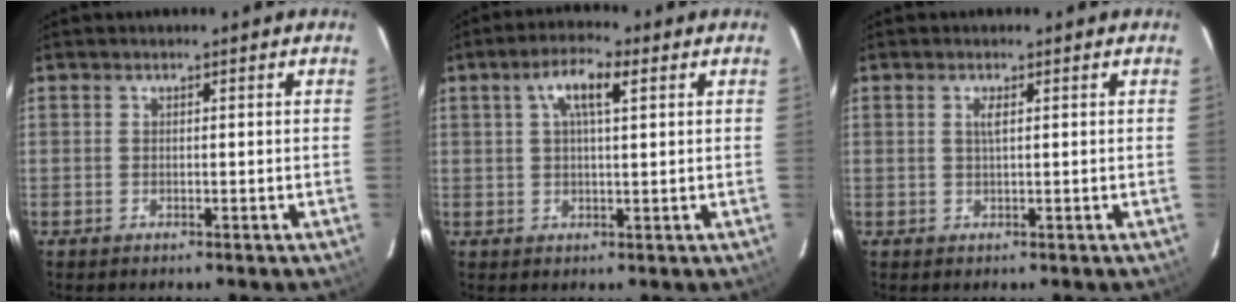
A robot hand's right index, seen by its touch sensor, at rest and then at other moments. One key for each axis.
{"total": 6.1, "fx": 2.3, "fy": 1.7, "fz": 5.4, "tx": -0.098, "ty": 0.014, "tz": 0.040}
{"total": 1.3, "fx": 0.4, "fy": 0.0, "fz": 1.2, "tx": -0.025, "ty": 0.001, "tz": 0.007}